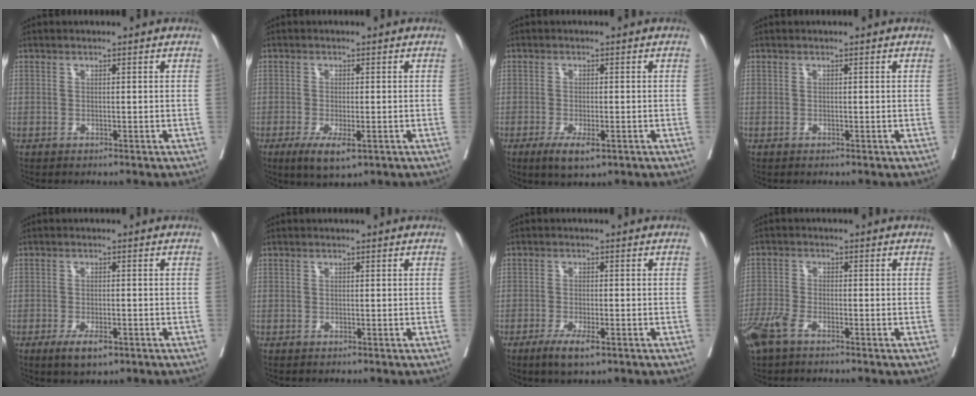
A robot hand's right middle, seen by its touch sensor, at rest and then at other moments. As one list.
[{"total": 5.1, "force": [-2.5, 1.5, 4.1], "torque": [-0.071, -0.012, -0.035]}, {"total": 4.4, "force": [-2.3, 1.3, 3.5], "torque": [-0.061, -0.008, -0.032]}, {"total": 0.0}, {"total": 4.4, "force": [-2.5, 1.5, 3.2], "torque": [-0.057, -0.005, -0.036]}, {"total": 0.0}, {"total": 4.5, "force": [-2.7, 1.0, 3.5], "torque": [-0.065, -0.008, -0.043]}, {"total": 5.3, "force": [-3.6, 1.7, 3.4], "torque": [-0.081, -0.008, -0.073]}]